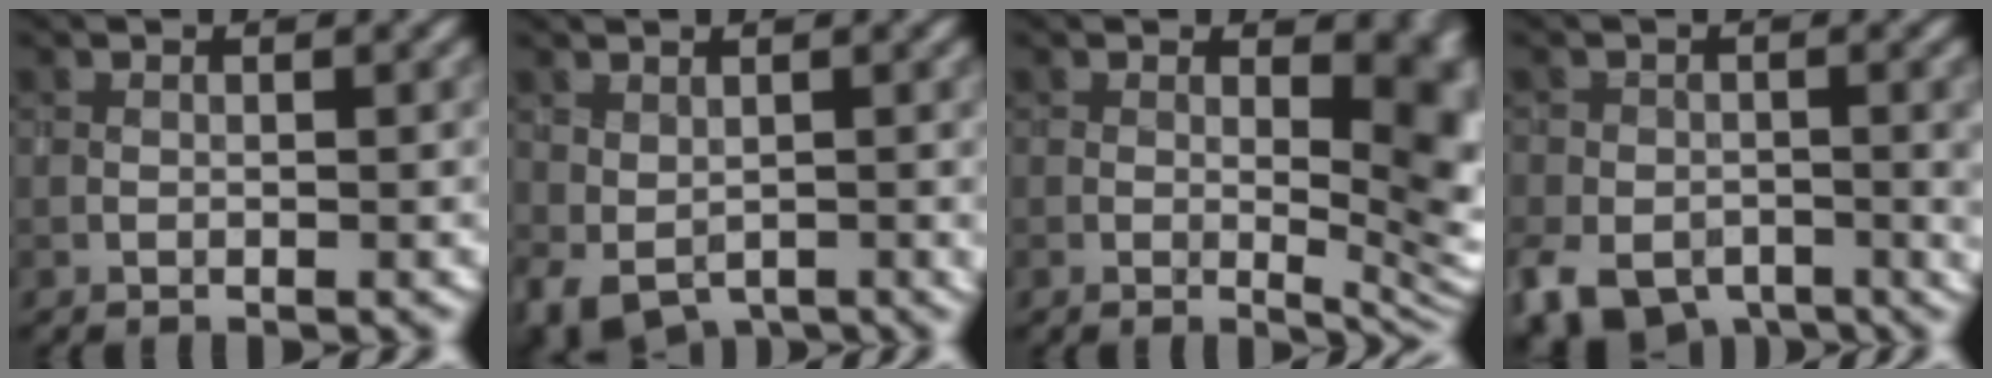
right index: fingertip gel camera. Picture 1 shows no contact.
{"total": 2.8, "force": [-0.6, 2.0, 1.9], "torque": [-0.036, -0.008, 0.001]}
{"total": 8.9, "force": [0.8, 4.3, 7.8], "torque": [-0.079, 0.003, 0.010]}
{"total": 8.4, "force": [-4.1, 5.3, 5.1], "torque": [-0.089, -0.038, -0.059]}